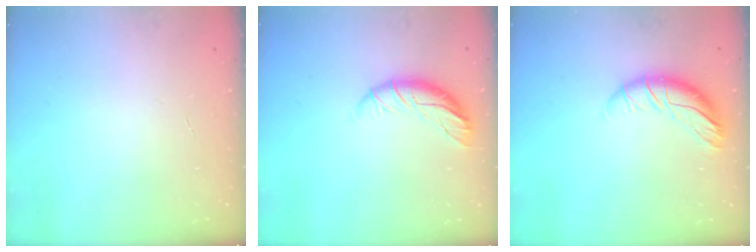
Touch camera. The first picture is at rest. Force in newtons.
{"total": 9.4, "press": 9.2, "slide": 2.0}
{"total": 10.2, "press": 10.1, "slide": 0.9}